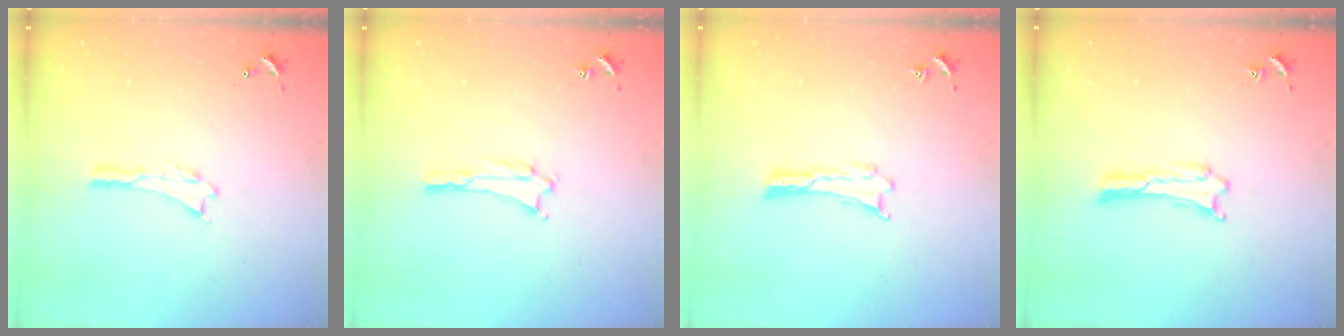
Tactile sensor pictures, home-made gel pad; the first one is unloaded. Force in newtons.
{"total": 1.5, "press": 1.5, "slide": 0.3}
{"total": 0.0}
{"total": 0.0}